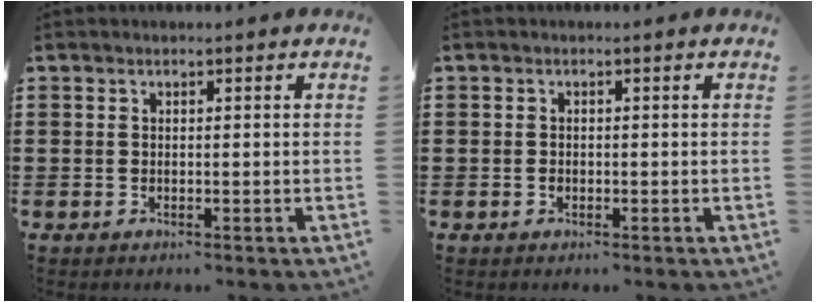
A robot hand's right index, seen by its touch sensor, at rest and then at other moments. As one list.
[{"total": 0.6, "force": [-0.3, 0.5, 0.3], "torque": [-0.007, 0.003, -0.006]}]